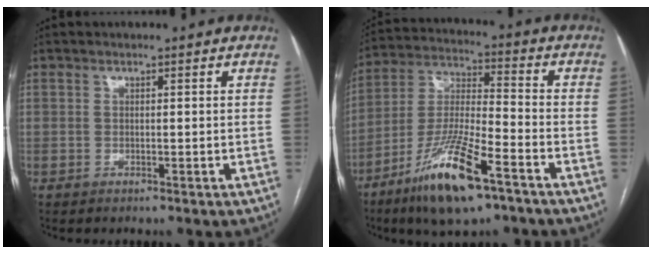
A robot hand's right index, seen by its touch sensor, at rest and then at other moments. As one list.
[{"total": 15.3, "force": [-9.0, 2.7, 12.1], "torque": [-0.247, -0.025, -0.161]}]